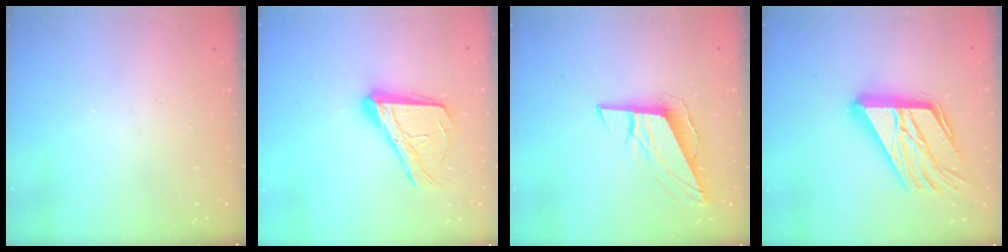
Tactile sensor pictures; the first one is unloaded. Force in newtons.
{"total": 17.3, "press": 17.2, "slide": 1.0}
{"total": 9.7, "press": 9.4, "slide": 2.3}
{"total": 23.5, "press": 23.3, "slide": 2.3}